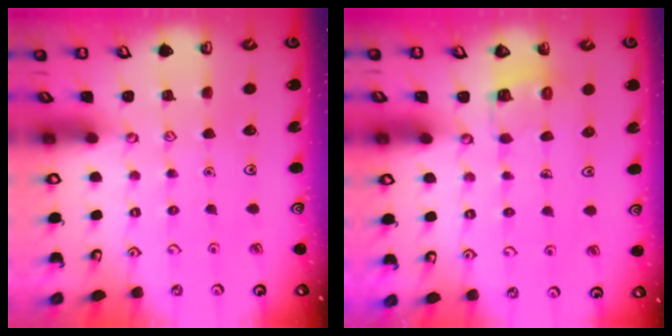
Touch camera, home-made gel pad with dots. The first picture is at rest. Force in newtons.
{"total": 3.6, "press": 3.6, "slide": 0.2}